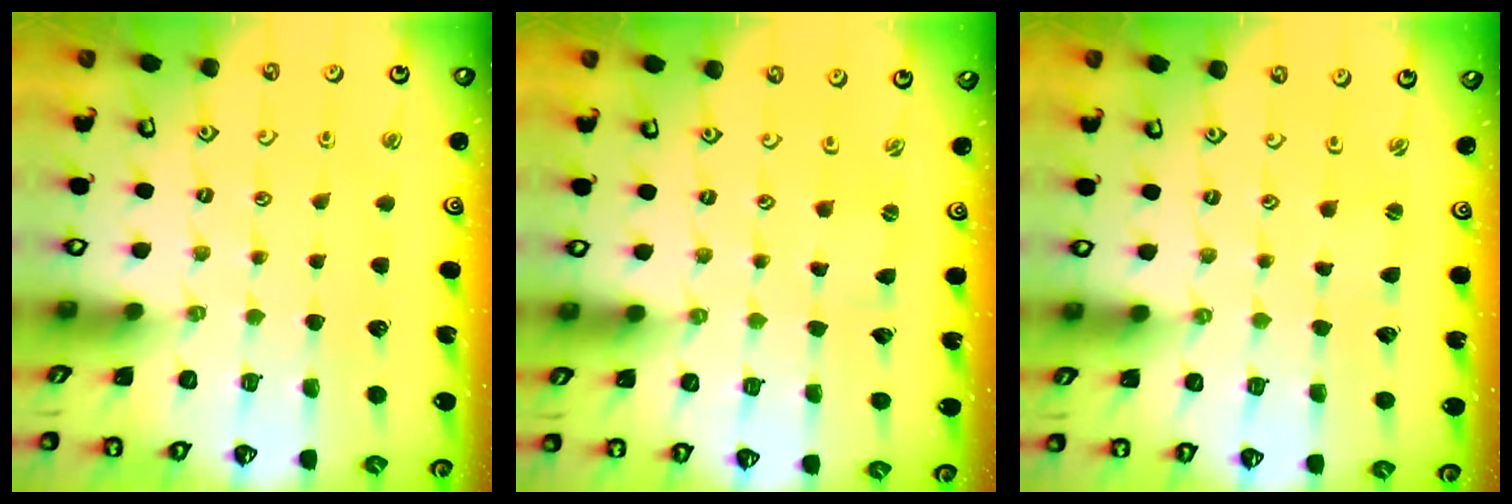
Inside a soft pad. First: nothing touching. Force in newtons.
{"total": 0.0}
{"total": 0.0}